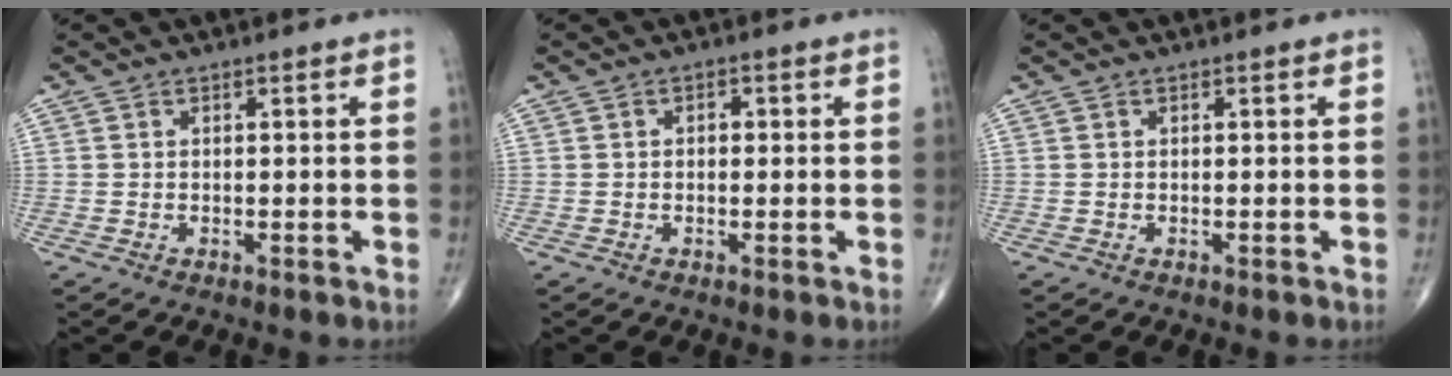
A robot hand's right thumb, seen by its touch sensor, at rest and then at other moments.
{"total": 1.4, "force": [0.2, 1.0, 1.0], "torque": [-0.007, 0.005, -0.001]}
{"total": 0.0}